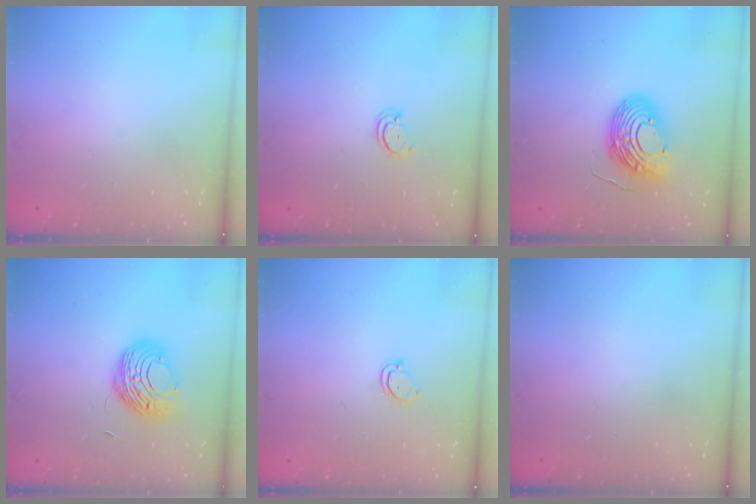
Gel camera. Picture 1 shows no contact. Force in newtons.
{"total": 2.2, "press": 2.2, "slide": 0.4}
{"total": 12.9, "press": 12.9, "slide": 1.2}
{"total": 10.0, "press": 10.0, "slide": 0.5}
{"total": 3.4, "press": 3.4, "slide": 0.2}
{"total": 0.0}